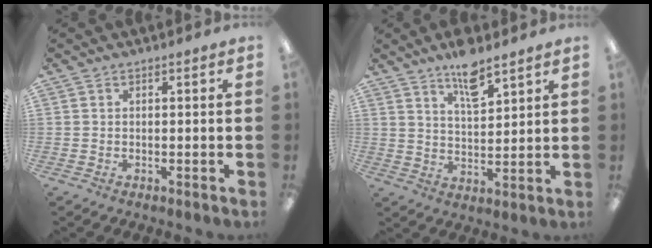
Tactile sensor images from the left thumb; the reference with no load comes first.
{"total": 8.1, "force": [6.2, 2.5, 4.5], "torque": [-0.073, -0.034, 0.106]}